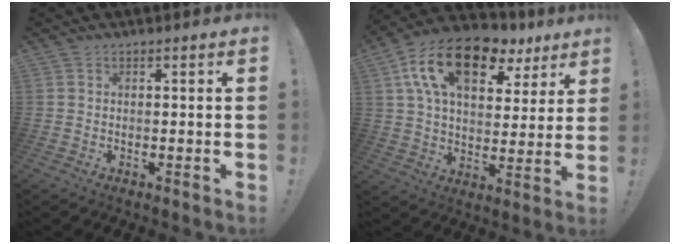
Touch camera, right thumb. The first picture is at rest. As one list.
[{"total": 19.2, "force": [9.8, 10.4, 12.9], "torque": [-0.212, -0.040, 0.172]}]